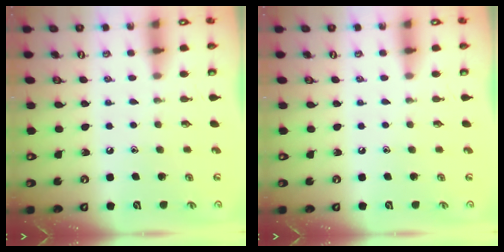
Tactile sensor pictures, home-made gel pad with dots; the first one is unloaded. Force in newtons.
{"total": 0.0}